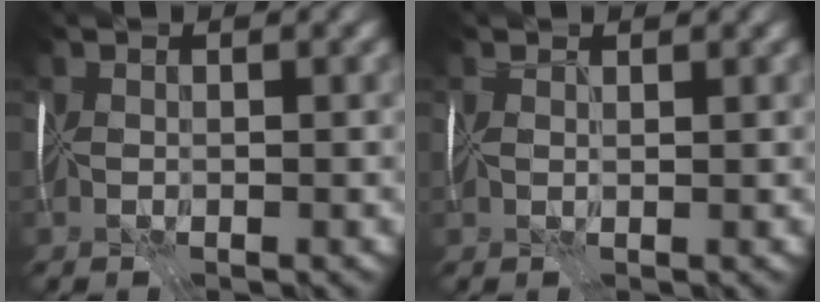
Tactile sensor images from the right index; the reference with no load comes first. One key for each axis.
{"total": 0.9, "fx": 0.8, "fy": 0.2, "fz": 0.3, "tx": -0.018, "ty": 0.007, "tz": 0.015}